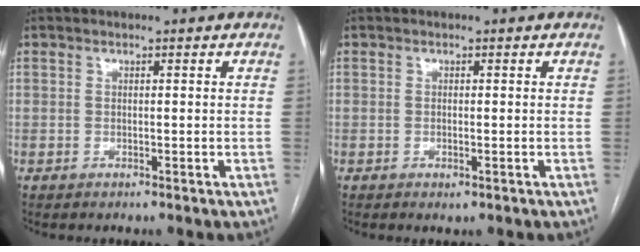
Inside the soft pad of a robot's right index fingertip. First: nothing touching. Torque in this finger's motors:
{"motor_torque": [0.21, -0.02, 0.06, 0.00]}